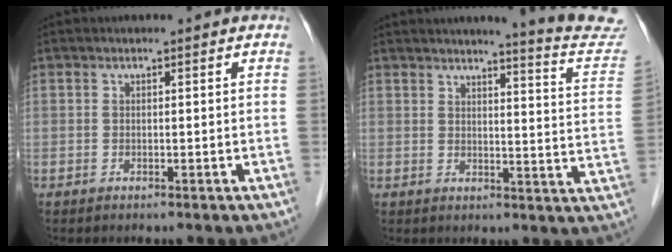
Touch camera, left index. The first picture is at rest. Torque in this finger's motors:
{"motor_torque": [-0.03, -0.46, 0.33, 0.06]}